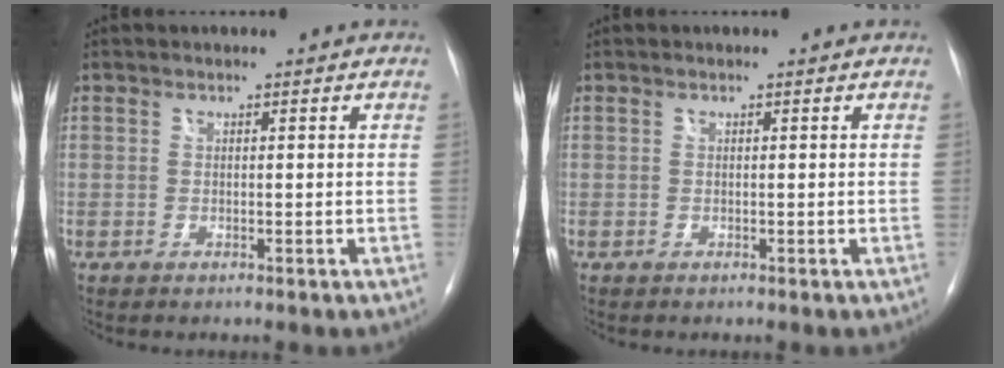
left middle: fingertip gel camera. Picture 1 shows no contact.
{"total": 0.0}